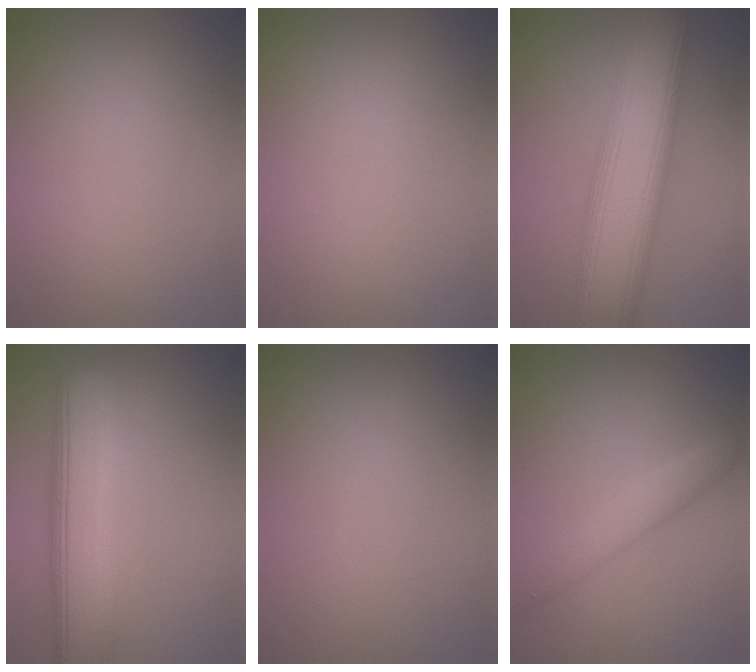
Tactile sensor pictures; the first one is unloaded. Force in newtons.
{"total": 0.0}
{"total": 10.5, "press": 10.5, "slide": 0.6}
{"total": 9.2, "press": 9.1, "slide": 0.7}
{"total": 0.0}
{"total": 2.9, "press": 2.9, "slide": 0.0}